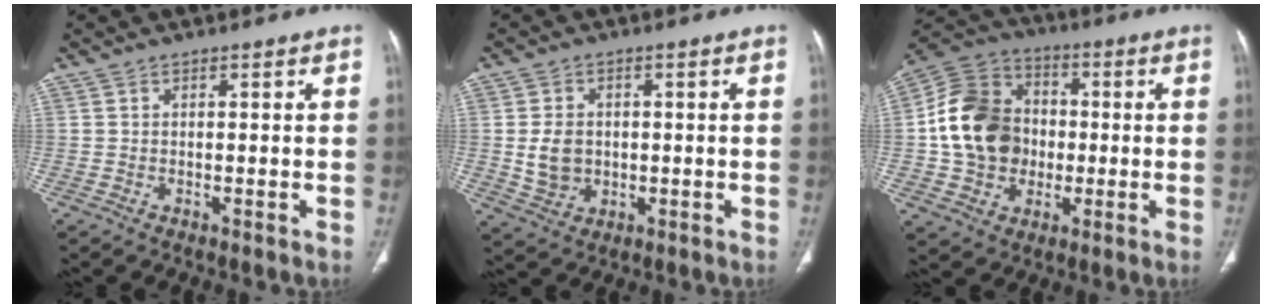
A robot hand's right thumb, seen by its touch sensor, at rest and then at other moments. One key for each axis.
{"total": 6.2, "fx": 0.0, "fy": 5.1, "fz": 3.5, "tx": -0.048, "ty": 0.000, "tz": 0.011}
{"total": 16.7, "fx": -0.5, "fy": 13.8, "fz": 9.5, "tx": -0.150, "ty": 0.025, "tz": -0.013}